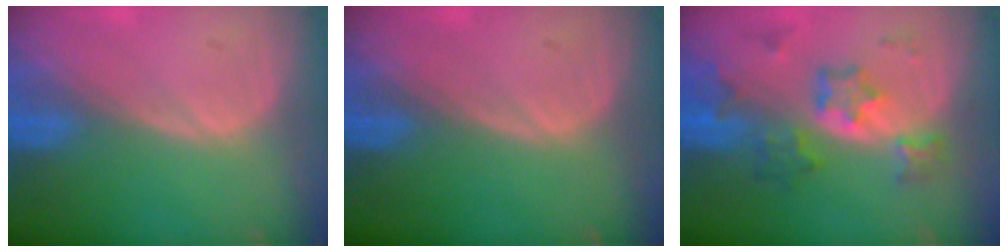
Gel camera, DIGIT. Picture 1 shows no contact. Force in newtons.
{"total": 0.0}
{"total": 6.9, "press": 6.7, "slide": 1.7}